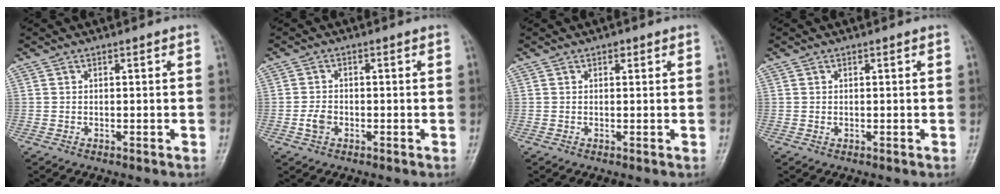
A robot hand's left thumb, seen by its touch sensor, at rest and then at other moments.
{"total": 2.8, "force": [-1.0, 2.0, 1.7], "torque": [-0.030, 0.007, -0.021]}
{"total": 0.9, "force": [0.5, 0.6, 0.5], "torque": [0.001, -0.001, 0.004]}
{"total": 0.6, "force": [0.1, 0.4, 0.3], "torque": [-0.003, 0.000, 0.001]}